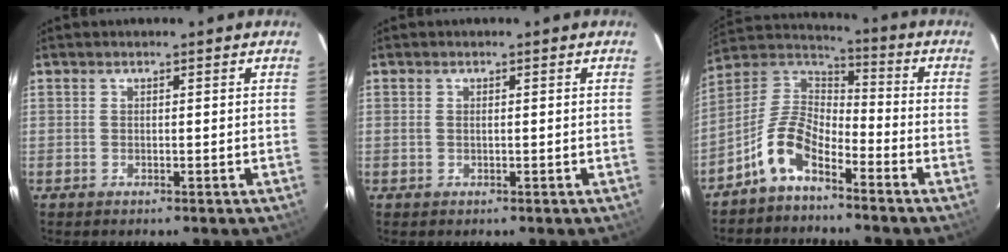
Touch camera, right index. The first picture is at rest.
{"total": 0.5, "force": [0.0, 0.1, 0.5], "torque": [-0.013, 0.001, 0.000]}
{"total": 10.0, "force": [-6.1, 4.4, 6.6], "torque": [-0.144, 0.024, -0.129]}